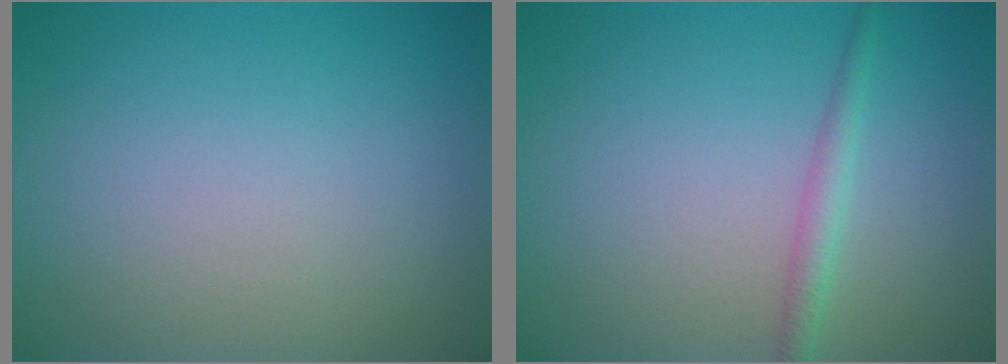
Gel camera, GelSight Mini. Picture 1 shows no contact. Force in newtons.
{"total": 1.7, "press": 1.7, "slide": 0.0}